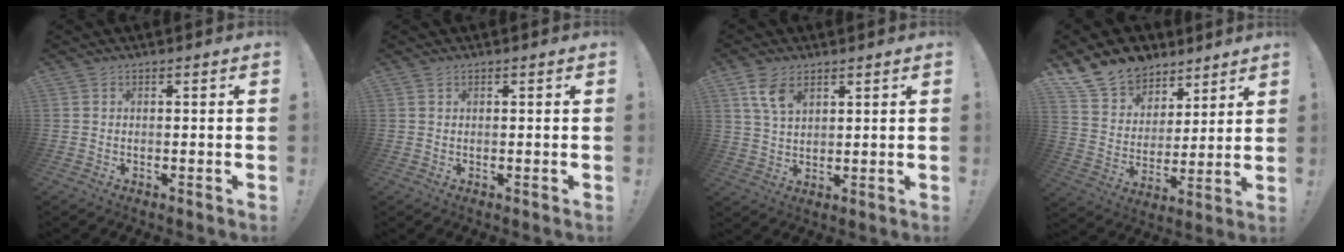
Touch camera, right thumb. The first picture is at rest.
{"total": 0.0}
{"total": 7.3, "force": [4.1, 4.1, 4.5], "torque": [-0.078, -0.014, 0.078]}
{"total": 13.5, "force": [10.1, 8.5, 2.8], "torque": [-0.054, -0.076, 0.197]}